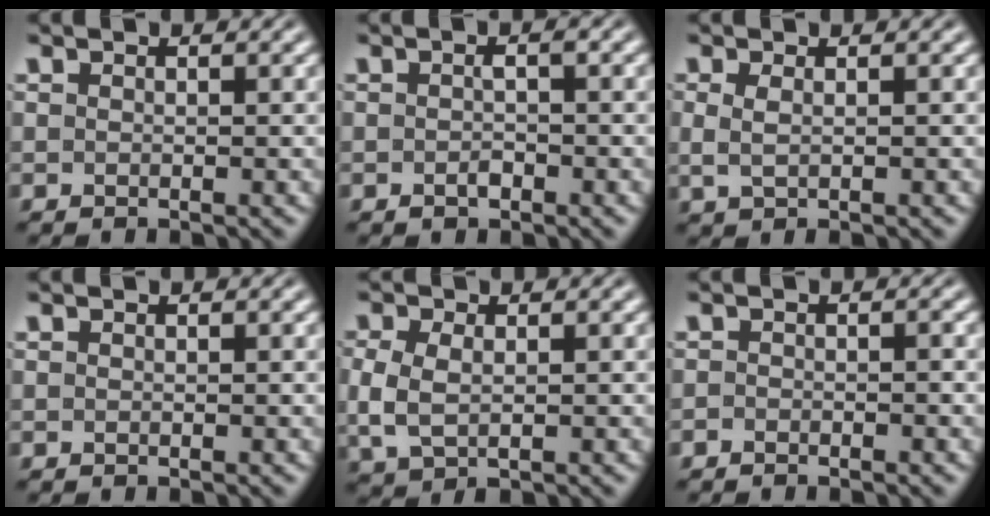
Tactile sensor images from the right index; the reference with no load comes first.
{"total": 1.3, "force": [-0.7, 0.2, 1.0], "torque": [-0.014, -0.002, -0.006]}
{"total": 1.5, "force": [0.3, 0.4, 1.4], "torque": [-0.029, -0.005, 0.013]}
{"total": 0.0}
{"total": 3.4, "force": [-0.1, 2.3, 2.5], "torque": [-0.065, -0.013, 0.013]}
{"total": 0.9, "force": [-0.9, -0.3, 0.0], "torque": [0.003, -0.006, -0.014]}